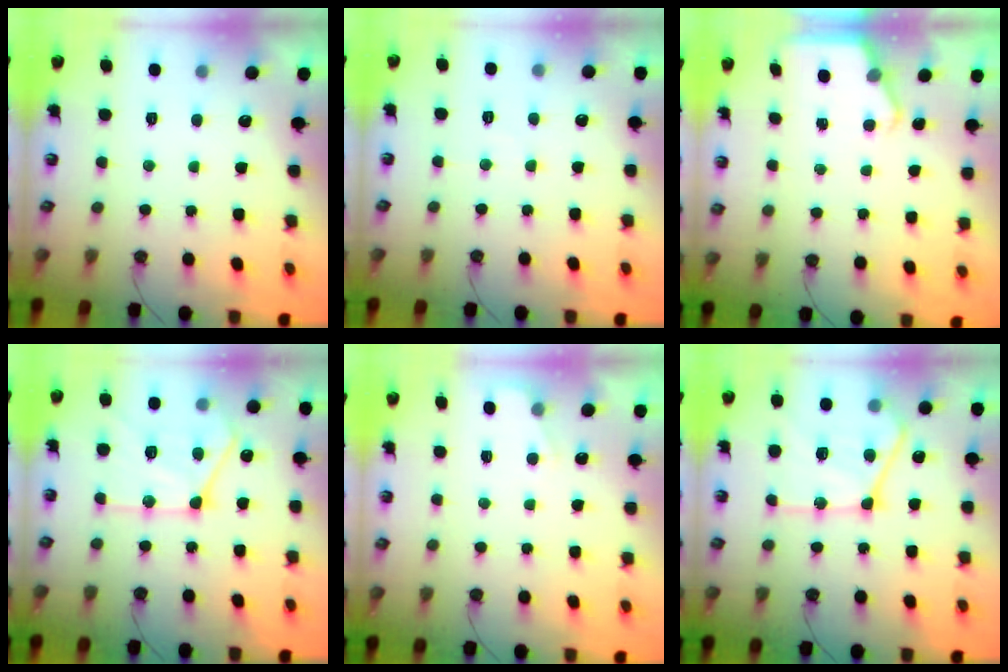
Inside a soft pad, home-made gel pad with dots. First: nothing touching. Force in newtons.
{"total": 5.1, "press": 5.1, "slide": 0.7}
{"total": 2.8, "press": 2.8, "slide": 0.0}
{"total": 17.0, "press": 17.0, "slide": 1.0}
{"total": 2.4, "press": 2.4, "slide": 0.4}
{"total": 22.3, "press": 22.2, "slide": 2.8}